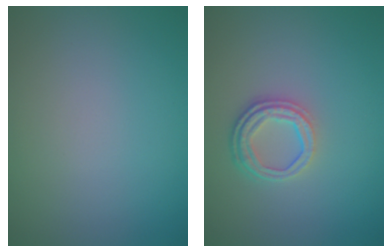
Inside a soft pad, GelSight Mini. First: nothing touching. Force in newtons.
{"total": 3.3, "press": 2.6, "slide": 2.1}